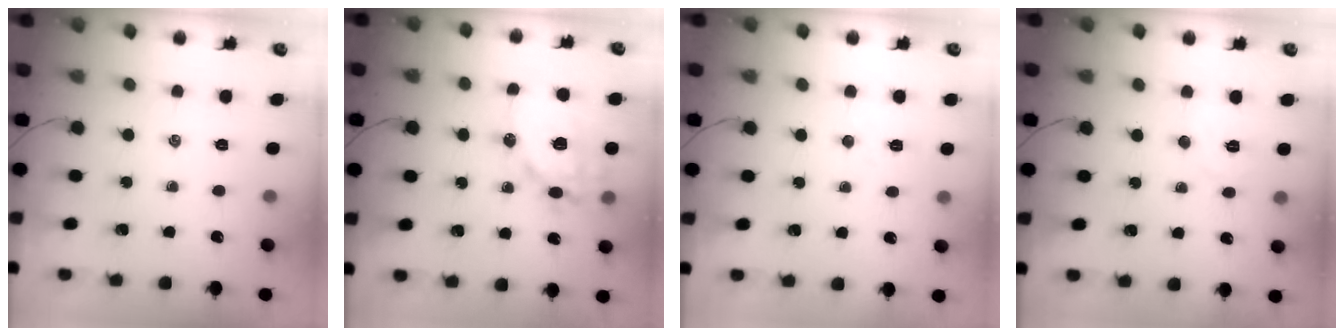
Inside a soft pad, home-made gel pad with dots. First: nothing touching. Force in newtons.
{"total": 14.4, "press": 14.1, "slide": 3.0}
{"total": 2.5, "press": 2.4, "slide": 0.7}
{"total": 5.0, "press": 4.9, "slide": 1.1}